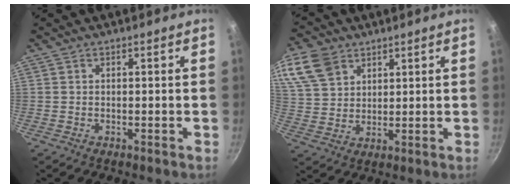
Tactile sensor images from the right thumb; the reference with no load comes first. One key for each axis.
{"total": 11.4, "fx": 6.2, "fy": 8.0, "fz": 5.3, "tx": -0.096, "ty": -0.008, "tz": 0.126}